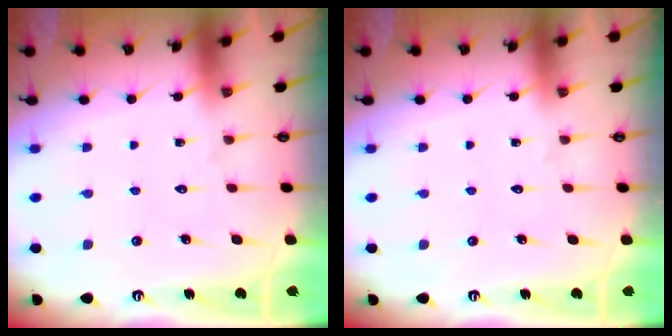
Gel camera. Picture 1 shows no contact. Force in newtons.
{"total": 0.0}